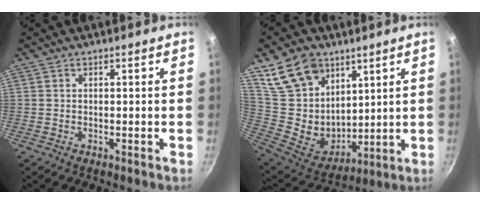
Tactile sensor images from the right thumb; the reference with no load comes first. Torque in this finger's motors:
{"motor_torque": [-1.50, 1.72, 0.12, 0.03, 0.07]}